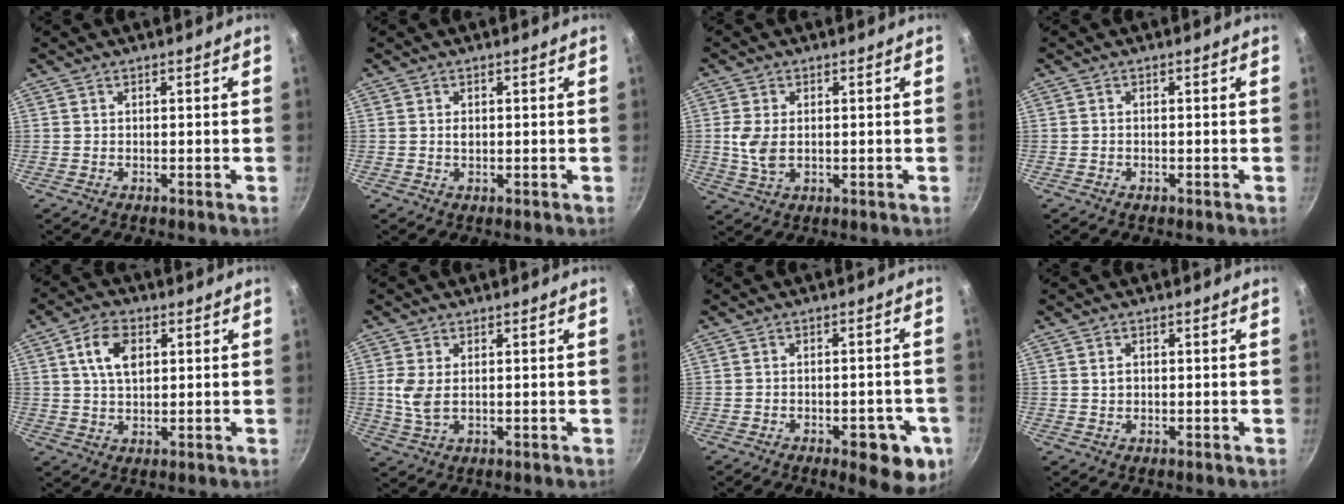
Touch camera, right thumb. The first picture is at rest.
{"total": 1.1, "force": [0.1, 0.7, 0.8], "torque": [-0.010, 0.000, 0.004]}
{"total": 5.4, "force": [0.2, 3.3, 4.2], "torque": [-0.097, -0.003, 0.007]}
{"total": 0.6, "force": [-0.4, 0.4, 0.3], "torque": [-0.005, 0.001, -0.007]}
{"total": 7.9, "force": [2.4, 4.7, 5.9], "torque": [-0.098, -0.001, 0.042]}
{"total": 4.9, "force": [0.4, 2.8, 4.0], "torque": [-0.099, -0.004, 0.012]}
{"total": 9.6, "force": [-4.4, 4.0, 7.5], "torque": [-0.068, 0.019, -0.050]}
{"total": 1.5, "force": [0.2, 1.1, 0.9], "torque": [-0.012, 0.001, 0.006]}